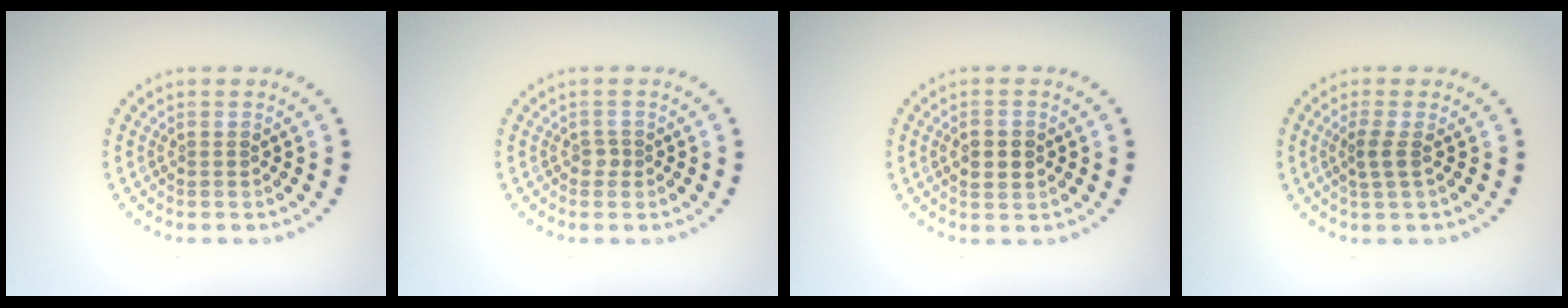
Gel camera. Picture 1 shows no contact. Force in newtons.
{"total": 0.7, "press": 0.6, "slide": 0.4}
{"total": 2.8, "press": 2.8, "slide": 0.2}
{"total": 1.6, "press": 1.3, "slide": 0.9}